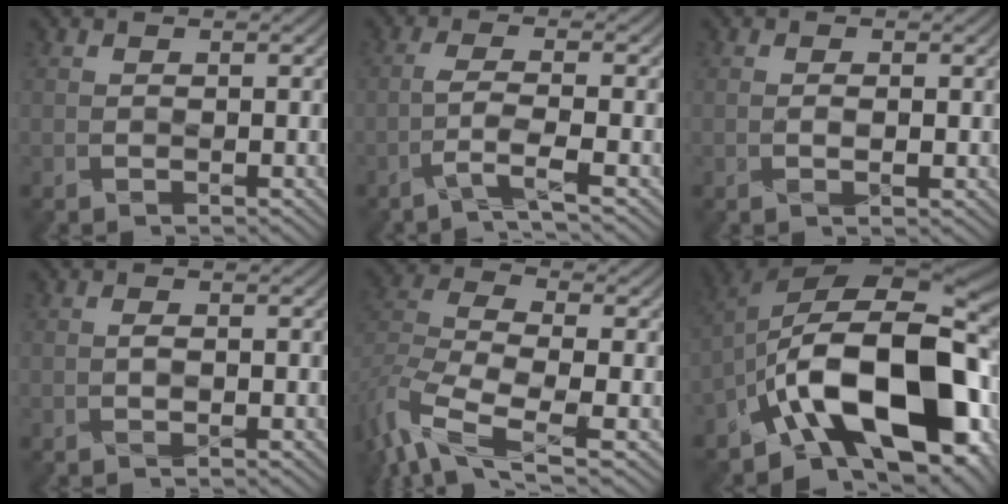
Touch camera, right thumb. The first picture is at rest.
{"total": 3.6, "force": [-2.1, 0.2, 3.0], "torque": [-0.062, 0.006, -0.053]}
{"total": 0.9, "force": [-0.1, 0.4, 0.8], "torque": [-0.014, -0.002, 0.000]}
{"total": 0.6, "force": [-0.2, 0.1, 0.5], "torque": [-0.010, 0.001, -0.002]}
{"total": 11.6, "force": [-6.1, 5.3, 8.4], "torque": [-0.211, -0.013, -0.113]}
{"total": 18.3, "force": [-6.7, 9.0, 14.5], "torque": [-0.248, 0.008, -0.120]}